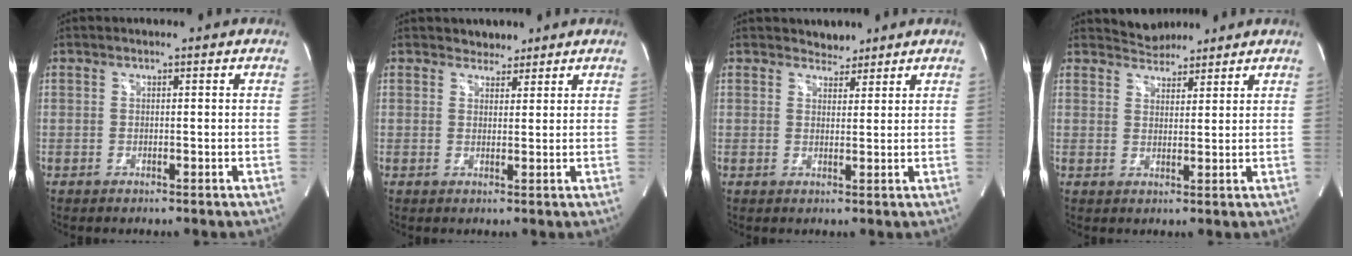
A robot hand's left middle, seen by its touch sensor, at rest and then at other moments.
{"total": 2.3, "force": [1.9, 1.3, 0.0], "torque": [0.003, 0.003, 0.027]}
{"total": 2.4, "force": [2.1, 1.1, -0.1], "torque": [0.004, 0.001, 0.032]}
{"total": 3.9, "force": [3.7, 1.2, -0.1], "torque": [-0.001, 0.014, 0.064]}